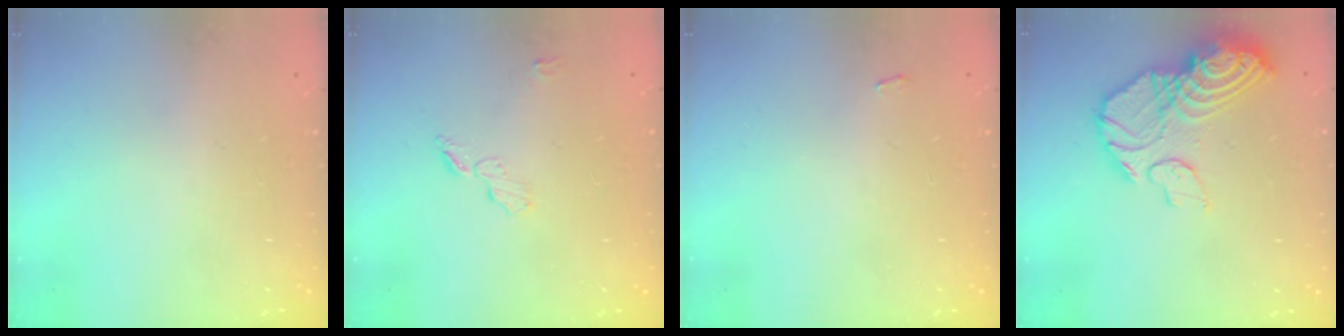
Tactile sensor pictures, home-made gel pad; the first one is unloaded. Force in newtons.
{"total": 5.3, "press": 5.3, "slide": 0.3}
{"total": 2.2, "press": 2.2, "slide": 0.3}
{"total": 17.8, "press": 17.3, "slide": 4.0}